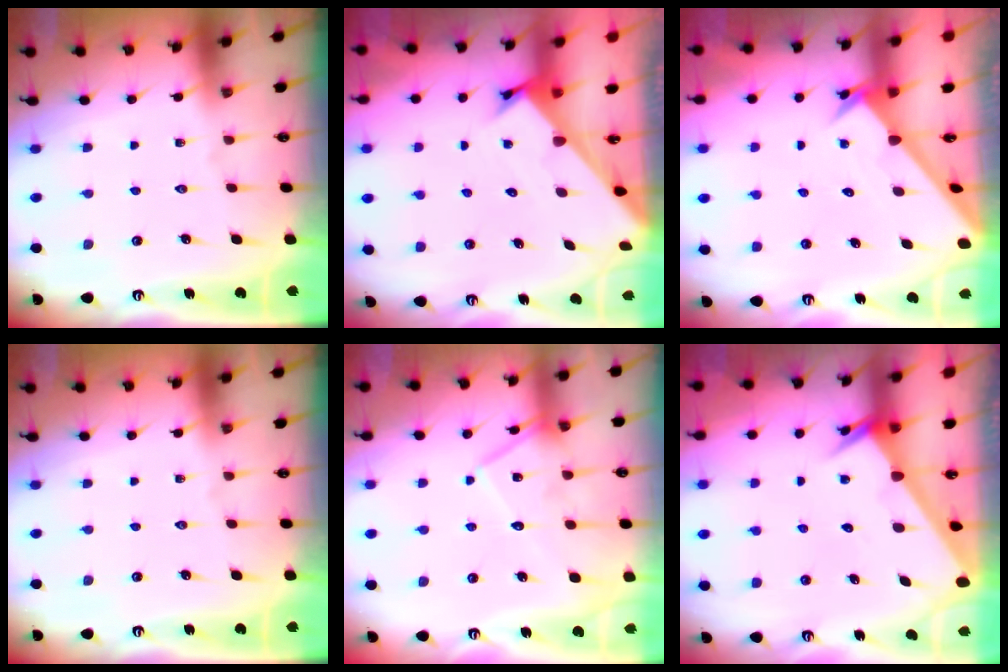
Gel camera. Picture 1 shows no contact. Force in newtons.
{"total": 2.5, "press": 2.5, "slide": 0.3}
{"total": 2.5, "press": 2.5, "slide": 0.2}
{"total": 0.0}
{"total": 14.5, "press": 14.5, "slide": 1.3}
{"total": 2.5, "press": 2.5, "slide": 0.1}